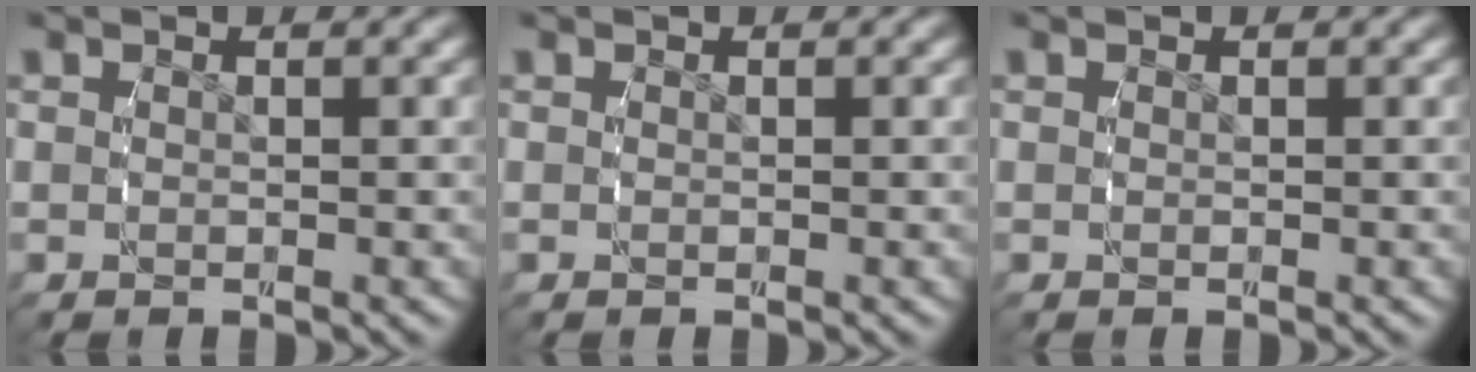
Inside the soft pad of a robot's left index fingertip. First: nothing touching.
{"total": 0.0}
{"total": 0.0}